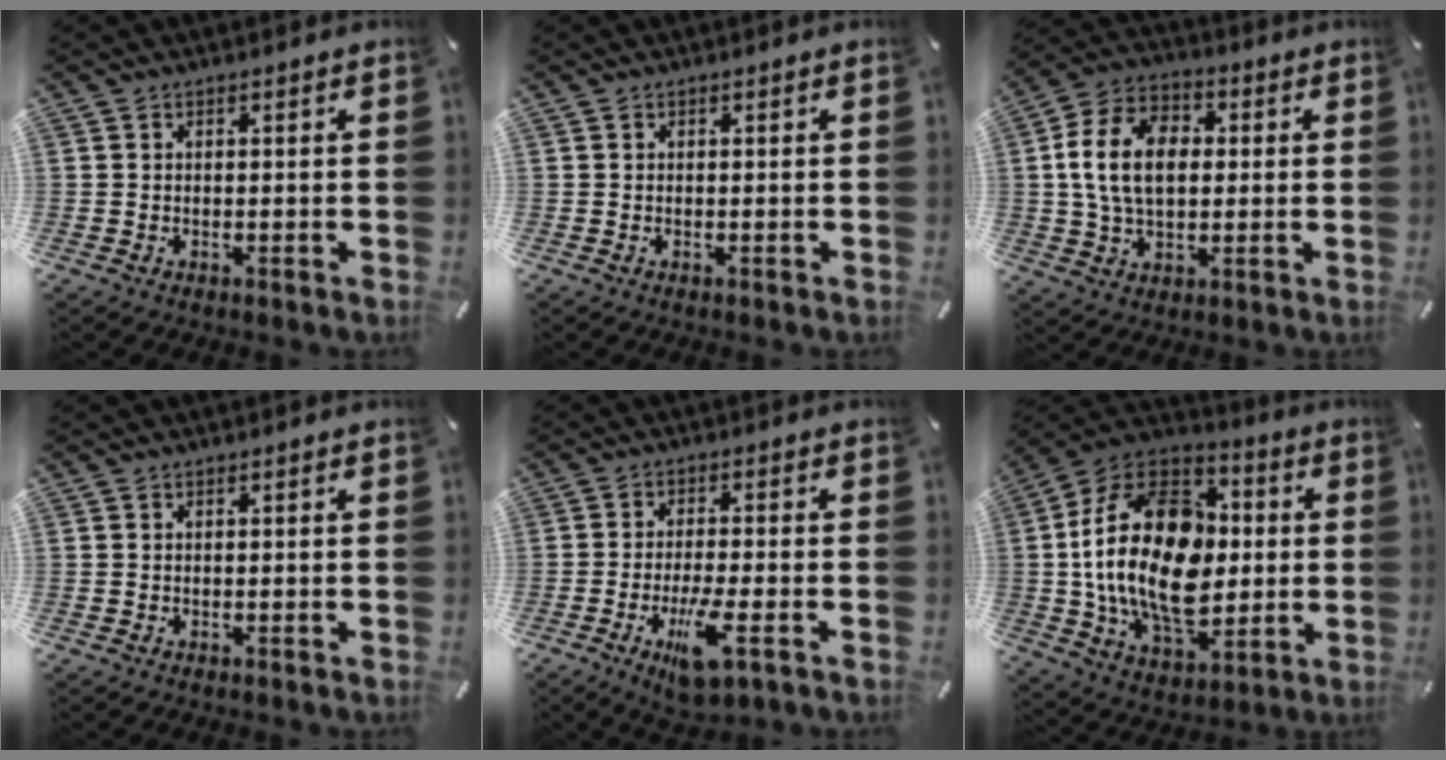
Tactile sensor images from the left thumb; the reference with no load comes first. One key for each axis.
{"total": 0.0}
{"total": 14.1, "fx": 1.0, "fy": 9.9, "fz": 10.1, "tx": -0.220, "ty": 0.015, "tz": 0.015}
{"total": 0.0}
{"total": 9.3, "fx": -3.6, "fy": 2.6, "fz": 8.2, "tx": -0.159, "ty": -0.001, "tz": -0.060}
{"total": 26.8, "fx": -0.7, "fy": 18.2, "fz": 19.7, "tx": -0.399, "ty": 0.009, "tz": -0.009}